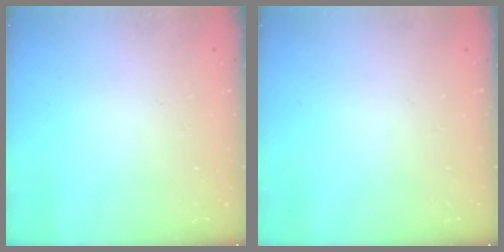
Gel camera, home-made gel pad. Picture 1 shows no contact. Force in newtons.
{"total": 0.0}